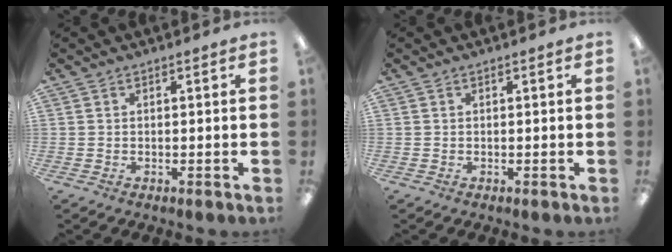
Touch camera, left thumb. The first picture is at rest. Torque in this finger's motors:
{"motor_torque": [0.00, 0.00, 0.02, -0.02, 0.00]}